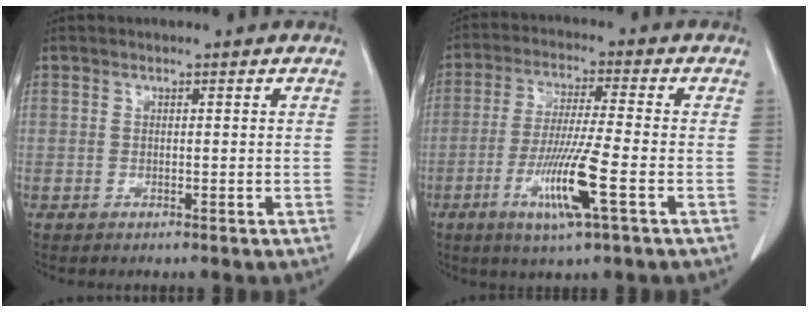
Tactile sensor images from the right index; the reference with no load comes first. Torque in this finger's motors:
{"motor_torque": [1.61, -0.53, 0.58, 0.11]}